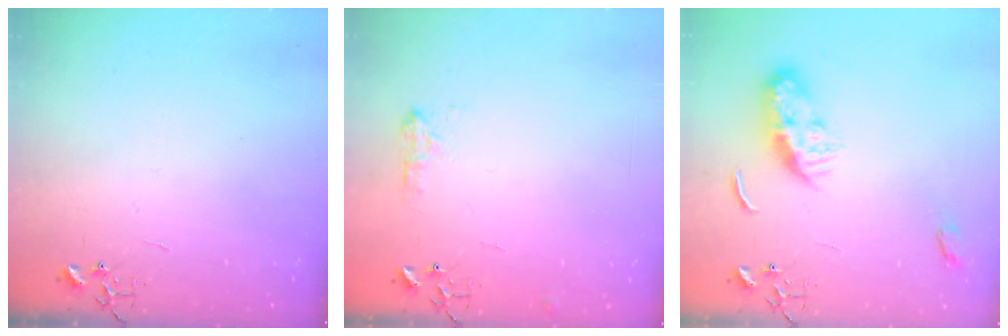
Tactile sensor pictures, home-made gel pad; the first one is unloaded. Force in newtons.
{"total": 8.0, "press": 7.9, "slide": 0.7}
{"total": 9.5, "press": 9.5, "slide": 0.2}